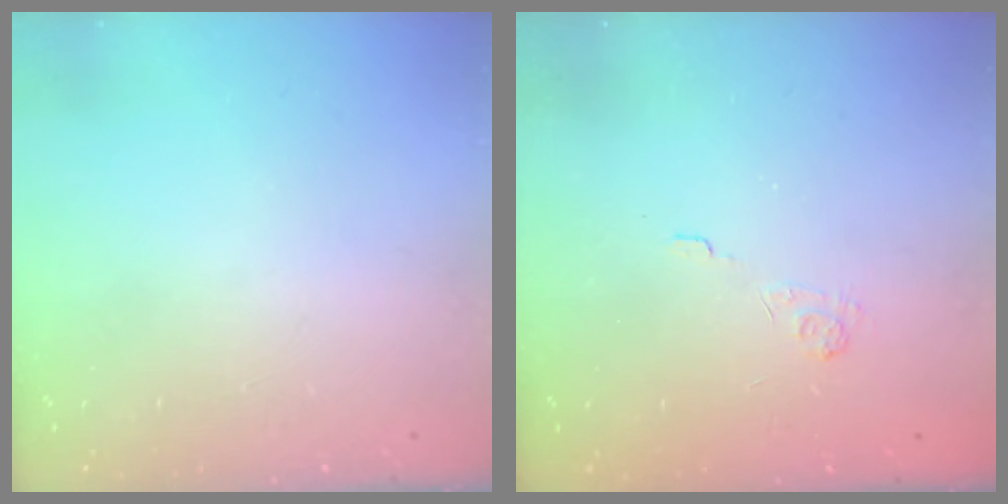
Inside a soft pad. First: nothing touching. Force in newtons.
{"total": 2.1, "press": 1.5, "slide": 1.4}